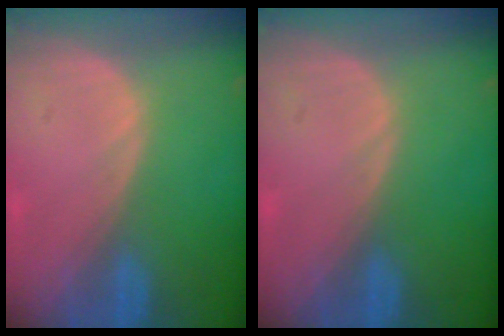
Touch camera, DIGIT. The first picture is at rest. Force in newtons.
{"total": 0.0}